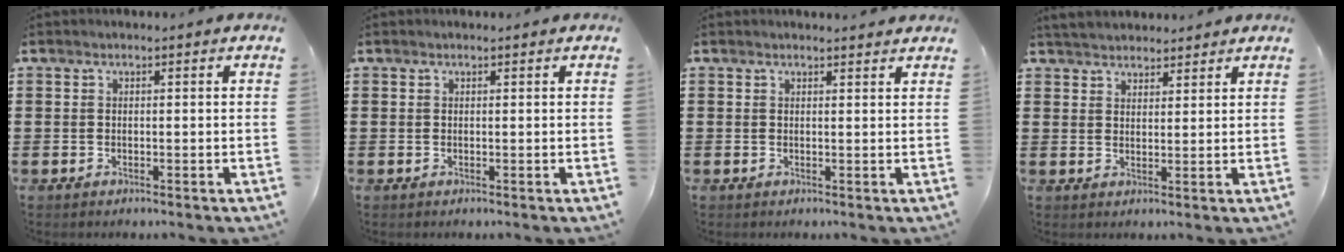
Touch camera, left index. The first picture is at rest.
{"total": 0.0}
{"total": 1.0, "force": [1.0, 0.3, -0.1], "torque": [-0.001, 0.001, 0.020]}
{"total": 3.4, "force": [3.2, 0.9, 0.0], "torque": [-0.013, 0.000, 0.062]}